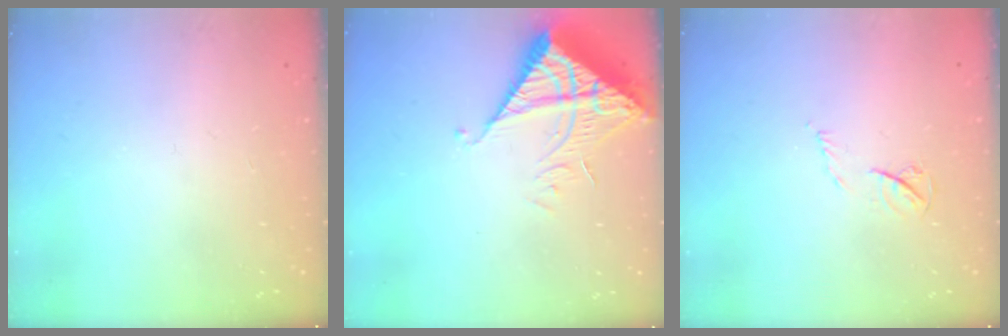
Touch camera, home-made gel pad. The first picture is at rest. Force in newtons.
{"total": 9.1, "press": 9.1, "slide": 0.9}
{"total": 4.8, "press": 4.8, "slide": 0.6}